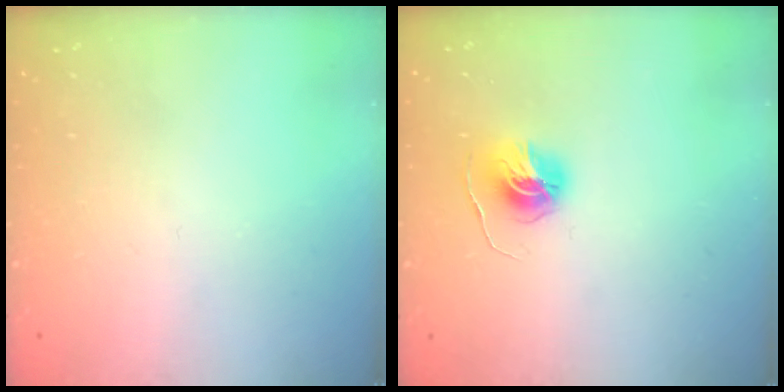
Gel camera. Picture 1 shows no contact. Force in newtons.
{"total": 6.0, "press": 6.0, "slide": 0.6}